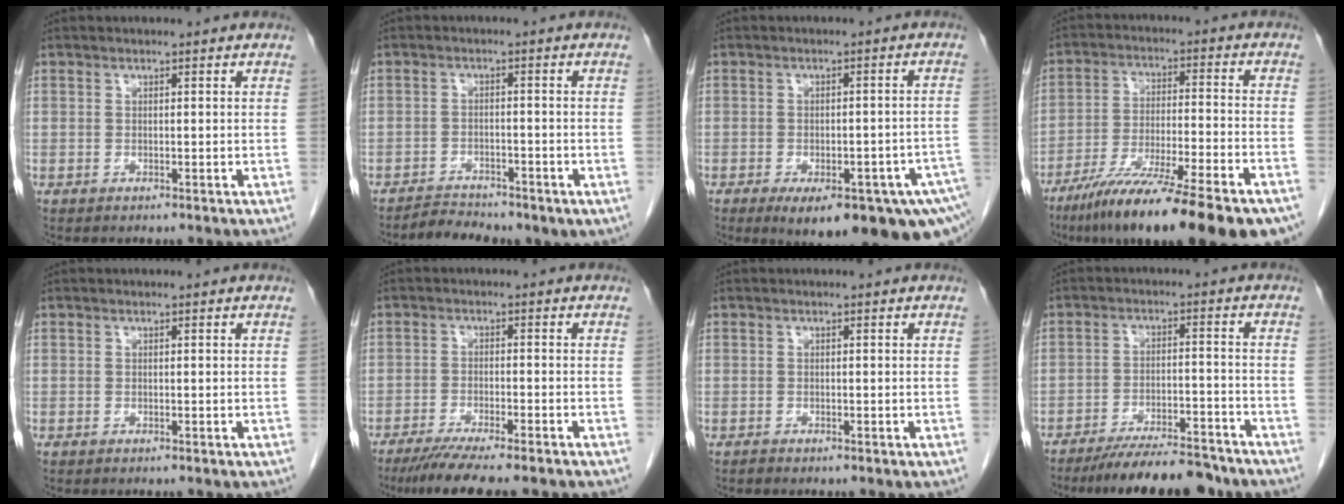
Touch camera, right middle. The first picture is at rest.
{"total": 5.3, "force": [-4.3, 2.4, 1.9], "torque": [-0.036, 0.005, -0.061]}
{"total": 18.2, "force": [-11.4, 5.3, 13.2], "torque": [-0.122, -0.003, -0.136]}
{"total": 23.7, "force": [-17.7, 2.2, 15.6], "torque": [-0.192, -0.032, -0.277]}
{"total": 0.0}
{"total": 9.9, "force": [-8.1, 0.4, 5.6], "torque": [-0.081, -0.023, -0.125]}
{"total": 0.0}
{"total": 12.5, "force": [-11.2, 1.7, 5.3], "torque": [-0.075, 0.000, -0.168]}